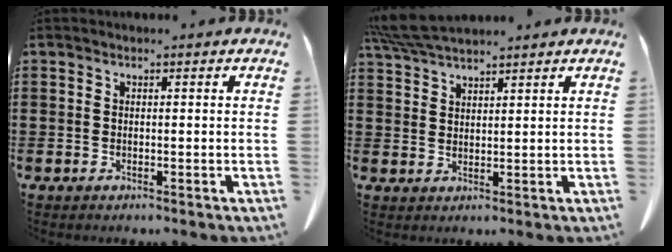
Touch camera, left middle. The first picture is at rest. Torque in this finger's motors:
{"motor_torque": [0.60, 0.43, 0.18, 0.11]}